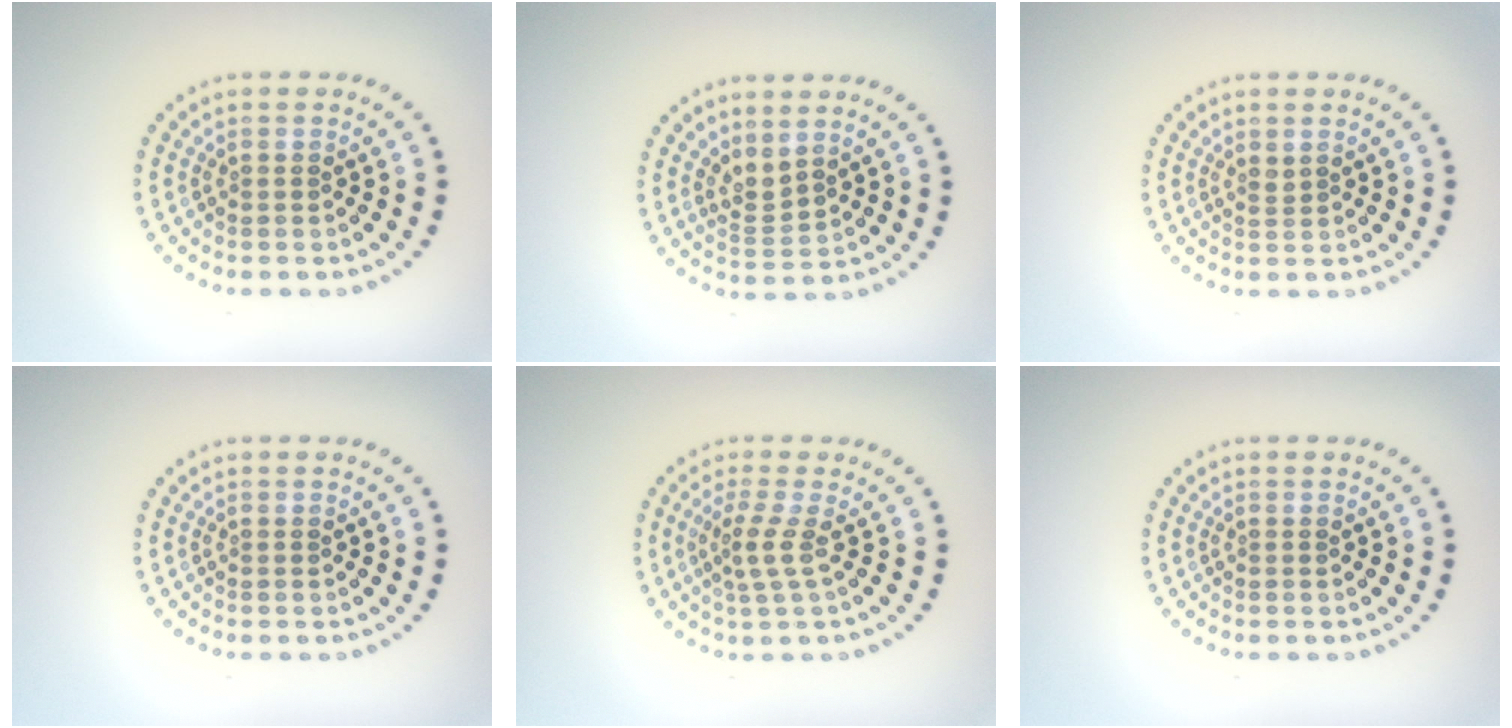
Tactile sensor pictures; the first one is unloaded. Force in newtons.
{"total": 2.1, "press": 1.4, "slide": 1.5}
{"total": 0.6, "press": 0.5, "slide": 0.3}
{"total": 0.0}
{"total": 2.1, "press": 1.5, "slide": 1.6}
{"total": 0.0}